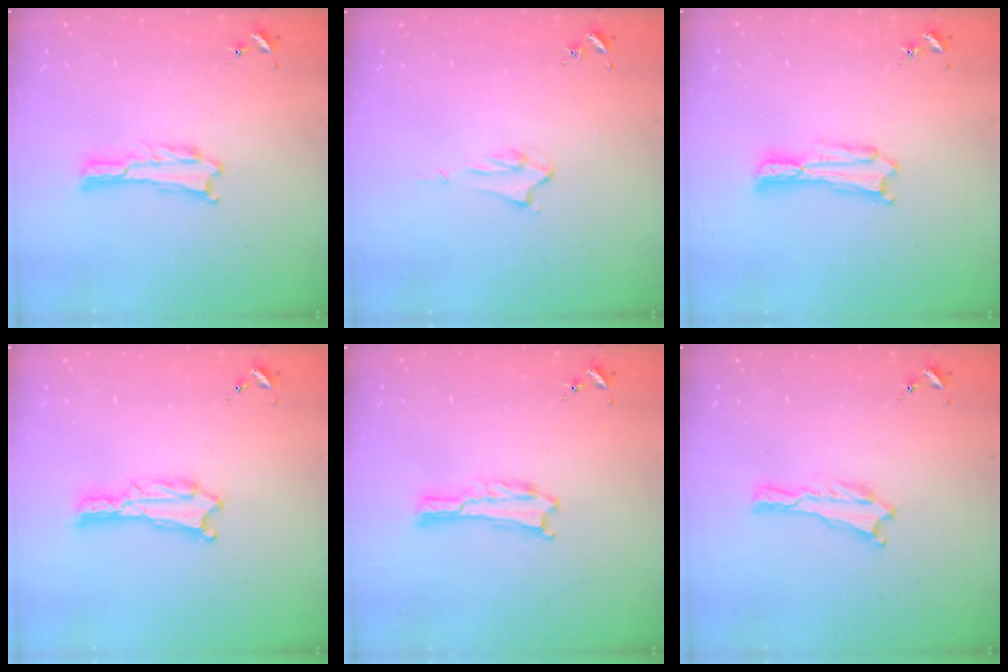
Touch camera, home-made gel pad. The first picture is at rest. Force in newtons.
{"total": 1.9, "press": 1.9, "slide": 0.1}
{"total": 0.9, "press": 0.9, "slide": 0.2}
{"total": 0.7, "press": 0.7, "slide": 0.1}
{"total": 0.0}
{"total": 0.0}